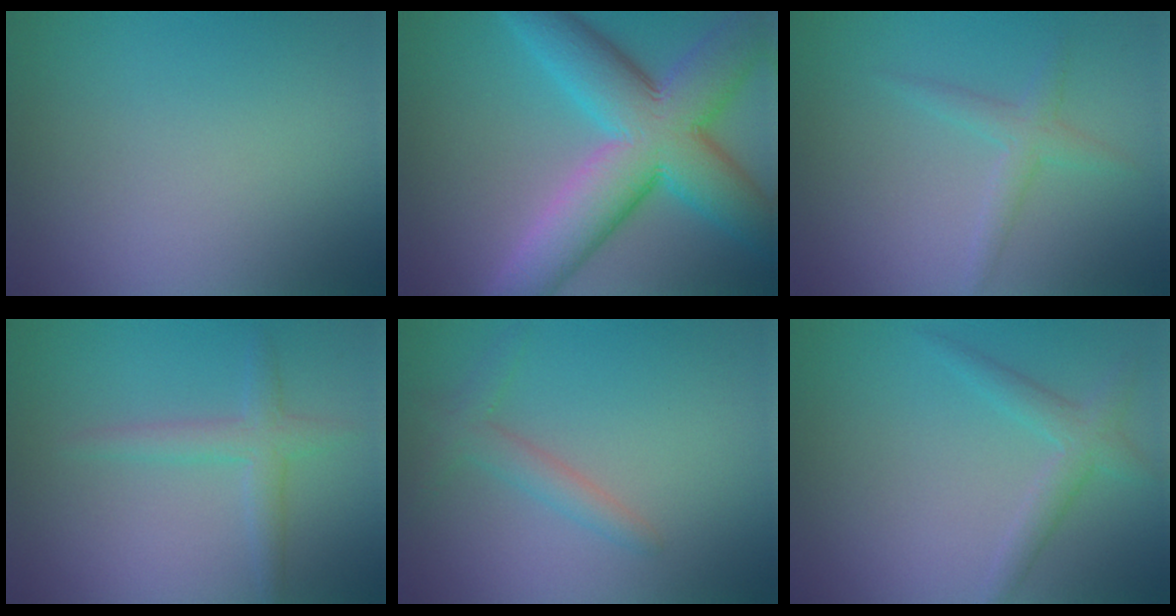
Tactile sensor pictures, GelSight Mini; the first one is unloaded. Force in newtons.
{"total": 12.0, "press": 12.0, "slide": 0.2}
{"total": 1.9, "press": 1.9, "slide": 0.1}
{"total": 2.3, "press": 2.3, "slide": 0.1}
{"total": 2.2, "press": 2.2, "slide": 0.1}
{"total": 2.4, "press": 2.4, "slide": 0.2}